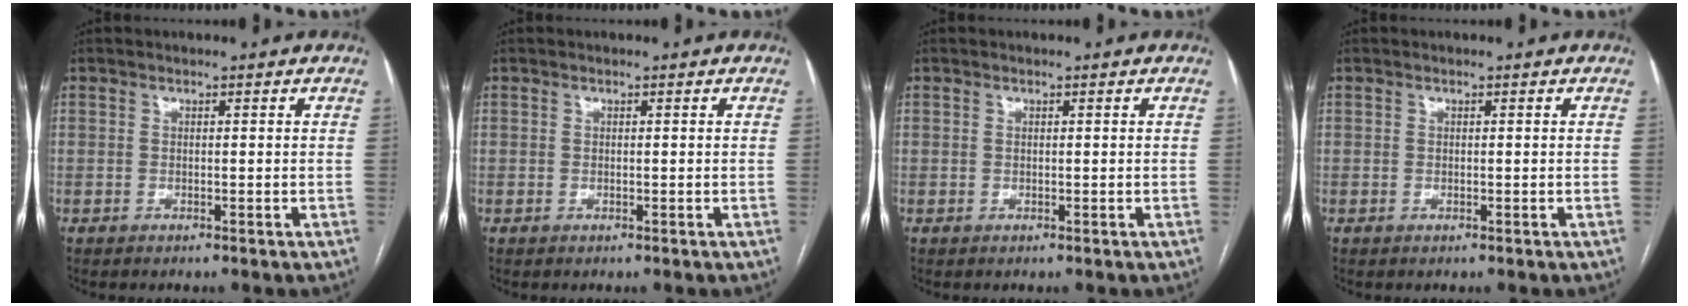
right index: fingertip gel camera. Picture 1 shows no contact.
{"total": 0.0}
{"total": 0.0}
{"total": 0.0}